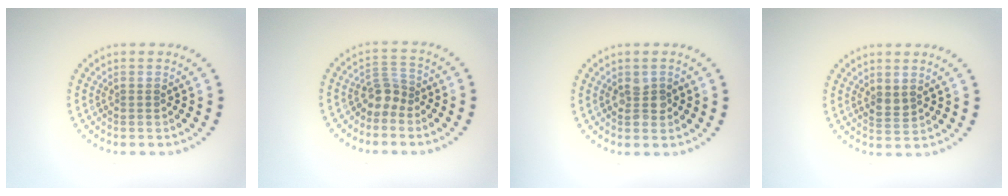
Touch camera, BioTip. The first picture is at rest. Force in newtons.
{"total": 2.2, "press": 1.7, "slide": 1.4}
{"total": 2.0, "press": 2.0, "slide": 0.3}
{"total": 1.1, "press": 1.1, "slide": 0.4}